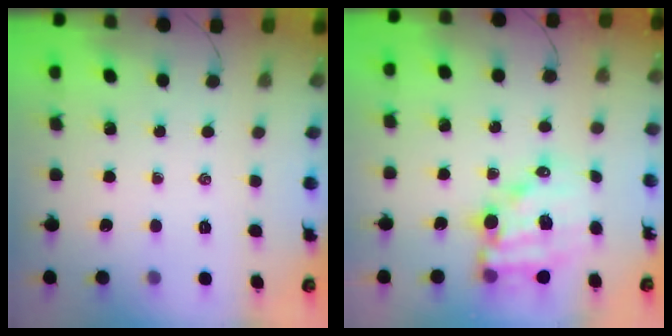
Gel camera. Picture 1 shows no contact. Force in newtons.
{"total": 13.3, "press": 12.8, "slide": 3.4}